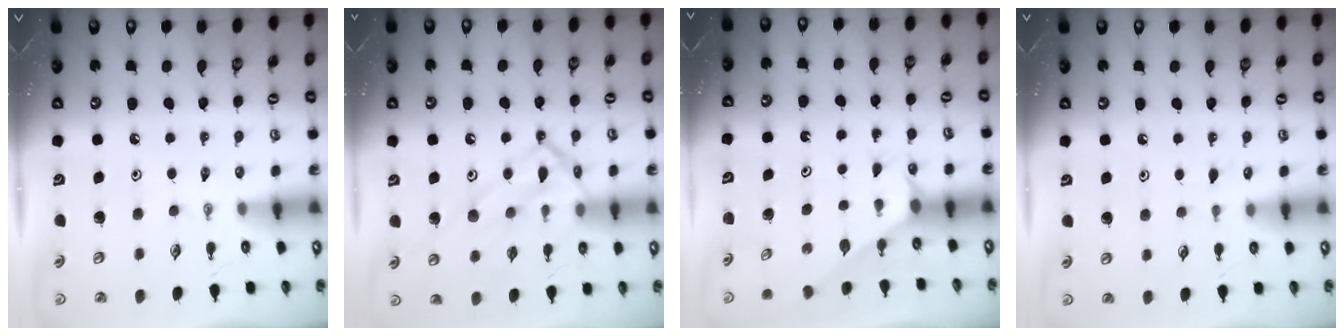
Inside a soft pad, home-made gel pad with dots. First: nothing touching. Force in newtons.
{"total": 14.2, "press": 14.1, "slide": 1.0}
{"total": 2.0, "press": 2.0, "slide": 0.3}
{"total": 5.2, "press": 5.2, "slide": 0.5}